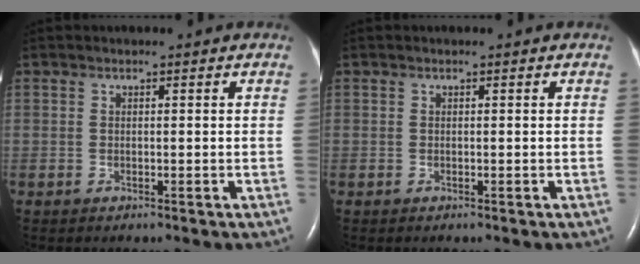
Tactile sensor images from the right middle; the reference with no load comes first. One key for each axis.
{"total": 0.0}